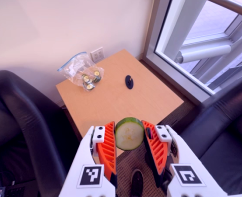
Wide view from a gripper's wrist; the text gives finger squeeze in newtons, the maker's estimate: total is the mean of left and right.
{"total": 11.3, "left": 12.0, "right": 10.6}